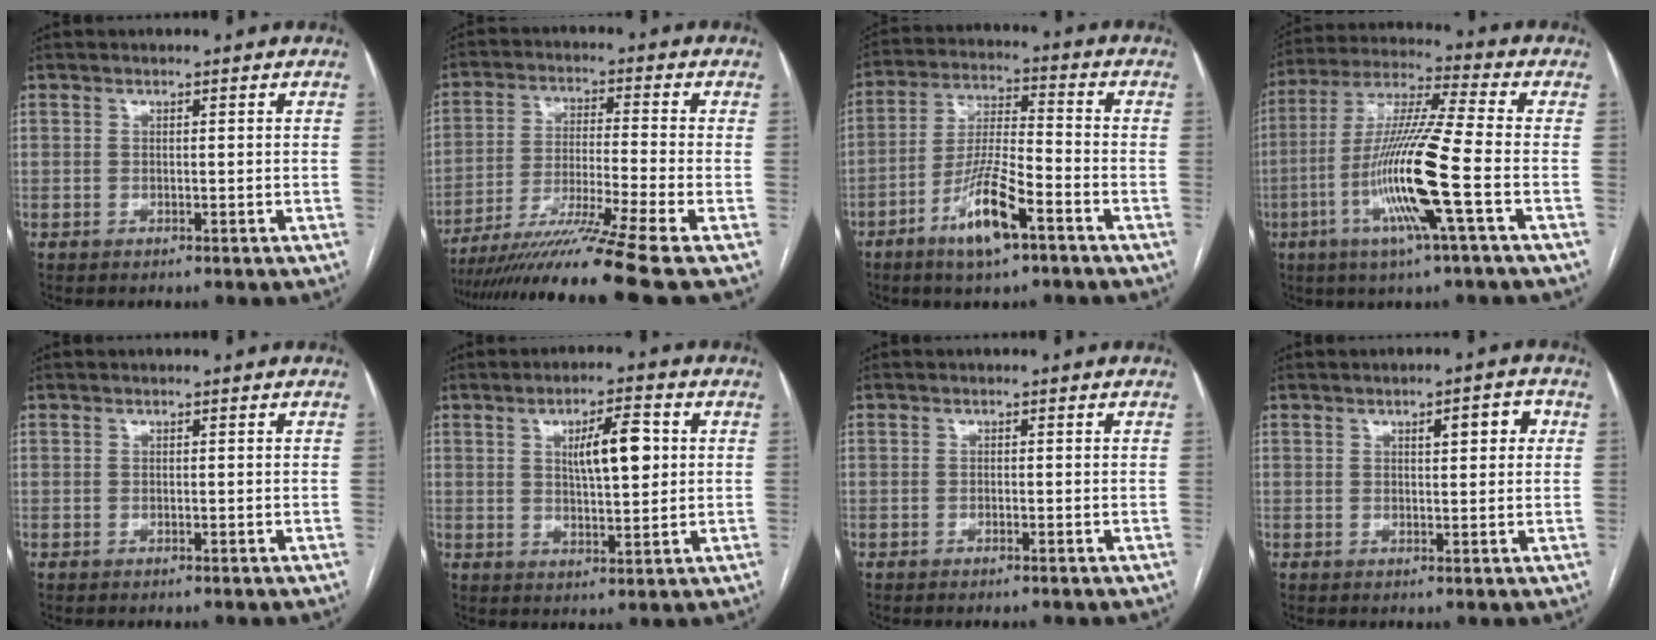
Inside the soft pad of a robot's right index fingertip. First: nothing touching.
{"total": 14.2, "force": [-10.9, -3.5, 8.4], "torque": [-0.150, -0.034, -0.190]}
{"total": 10.8, "force": [-5.9, 1.8, 8.9], "torque": [-0.176, -0.009, -0.109]}
{"total": 15.4, "force": [-4.5, -0.8, 14.7], "torque": [-0.297, -0.011, -0.095]}
{"total": 0.0}
{"total": 7.5, "force": [1.8, 1.9, 7.1], "torque": [-0.115, 0.008, 0.034]}
{"total": 0.5, "force": [-0.4, 0.0, 0.3], "torque": [-0.008, 0.000, -0.008]}
{"total": 4.1, "force": [1.4, 1.2, 3.7], "torque": [-0.050, 0.010, 0.019]}